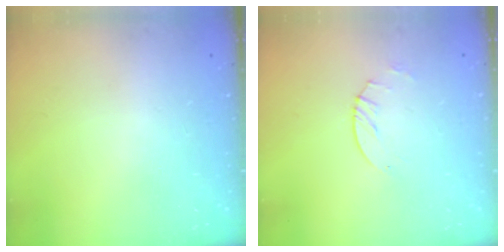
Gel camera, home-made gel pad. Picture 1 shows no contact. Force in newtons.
{"total": 2.6, "press": 2.5, "slide": 0.4}